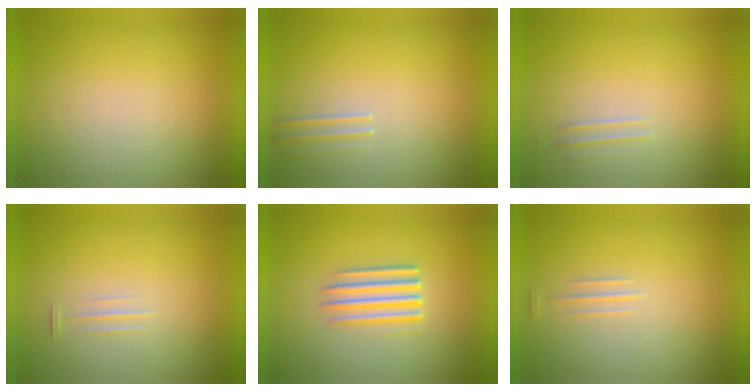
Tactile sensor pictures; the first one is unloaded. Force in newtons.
{"total": 1.2}
{"total": 1.5}
{"total": 1.1}
{"total": 3.5}
{"total": 1.2}